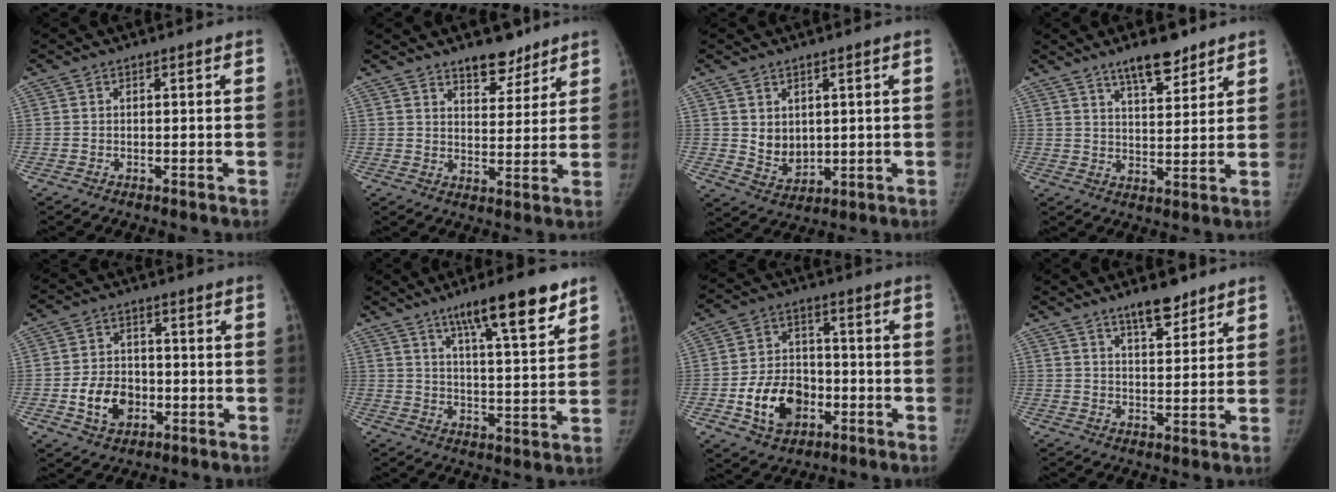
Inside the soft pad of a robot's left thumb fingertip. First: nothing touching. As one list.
[{"total": 7.6, "force": [5.8, 3.5, 3.3], "torque": [-0.017, -0.039, 0.089]}, {"total": 5.6, "force": [1.4, 4.3, 3.2], "torque": [-0.038, -0.021, 0.044]}, {"total": 8.5, "force": [6.3, 2.7, 4.9], "torque": [-0.057, -0.043, 0.103]}, {"total": 8.4, "force": [-2.3, 6.4, 5.0], "torque": [-0.064, 0.013, -0.036]}, {"total": 14.5, "force": [9.2, 2.6, 11.0], "torque": [-0.153, -0.042, 0.144]}, {"total": 12.2, "force": [-4.0, 8.9, 7.3], "torque": [-0.095, 0.021, -0.066]}, {"total": 7.0, "force": [5.3, 2.3, 4.1], "torque": [-0.044, -0.038, 0.085]}]